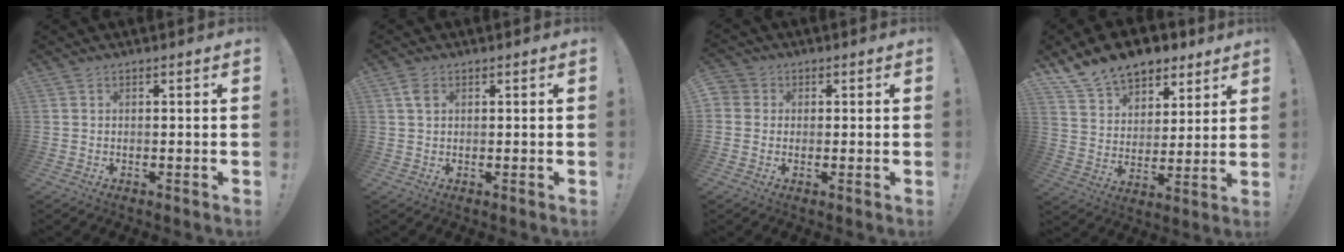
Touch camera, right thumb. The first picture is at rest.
{"total": 2.8, "force": [1.1, 1.7, 1.9], "torque": [-0.041, 0.004, 0.021]}
{"total": 2.9, "force": [0.3, 2.7, 0.8], "torque": [-0.018, 0.003, 0.004]}
{"total": 13.9, "force": [10.7, 7.9, 4.1], "torque": [-0.080, -0.074, 0.203]}